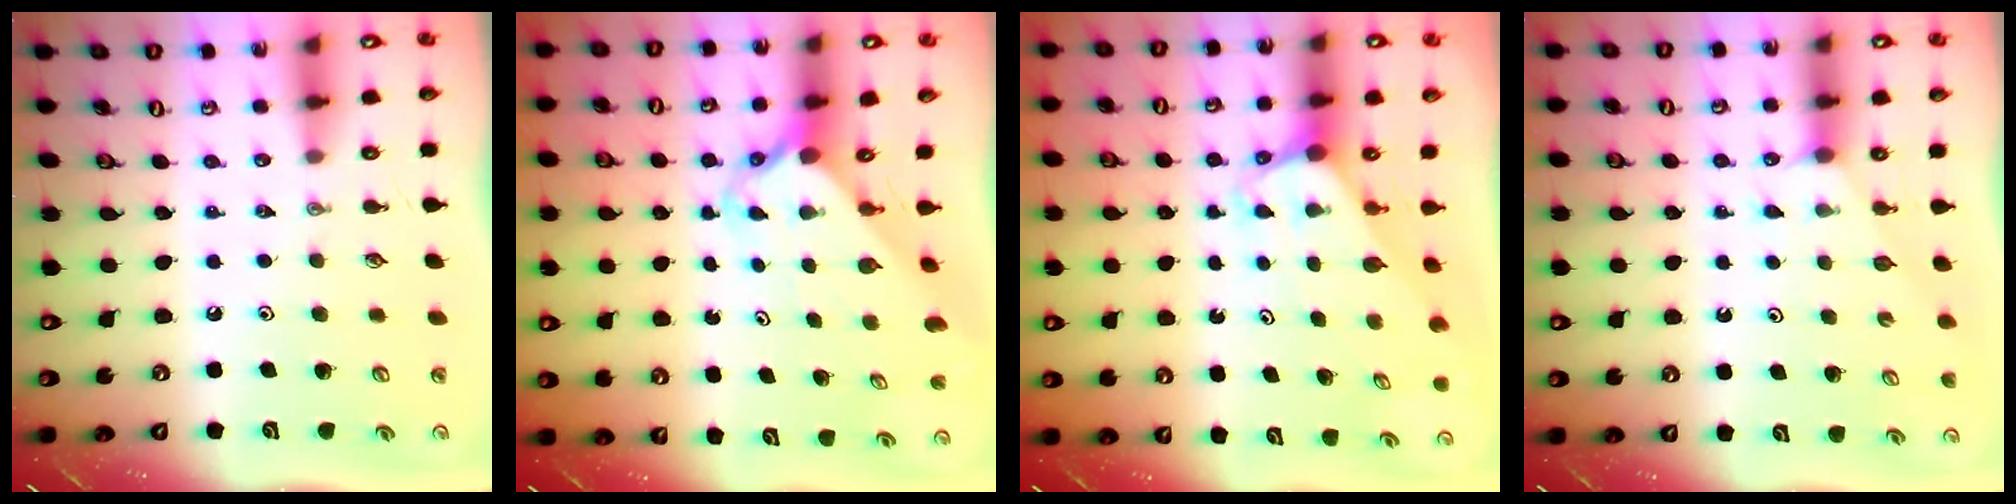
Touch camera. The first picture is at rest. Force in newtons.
{"total": 2.3, "press": 2.3, "slide": 0.2}
{"total": 3.1, "press": 3.1, "slide": 0.0}
{"total": 2.4, "press": 2.4, "slide": 0.4}